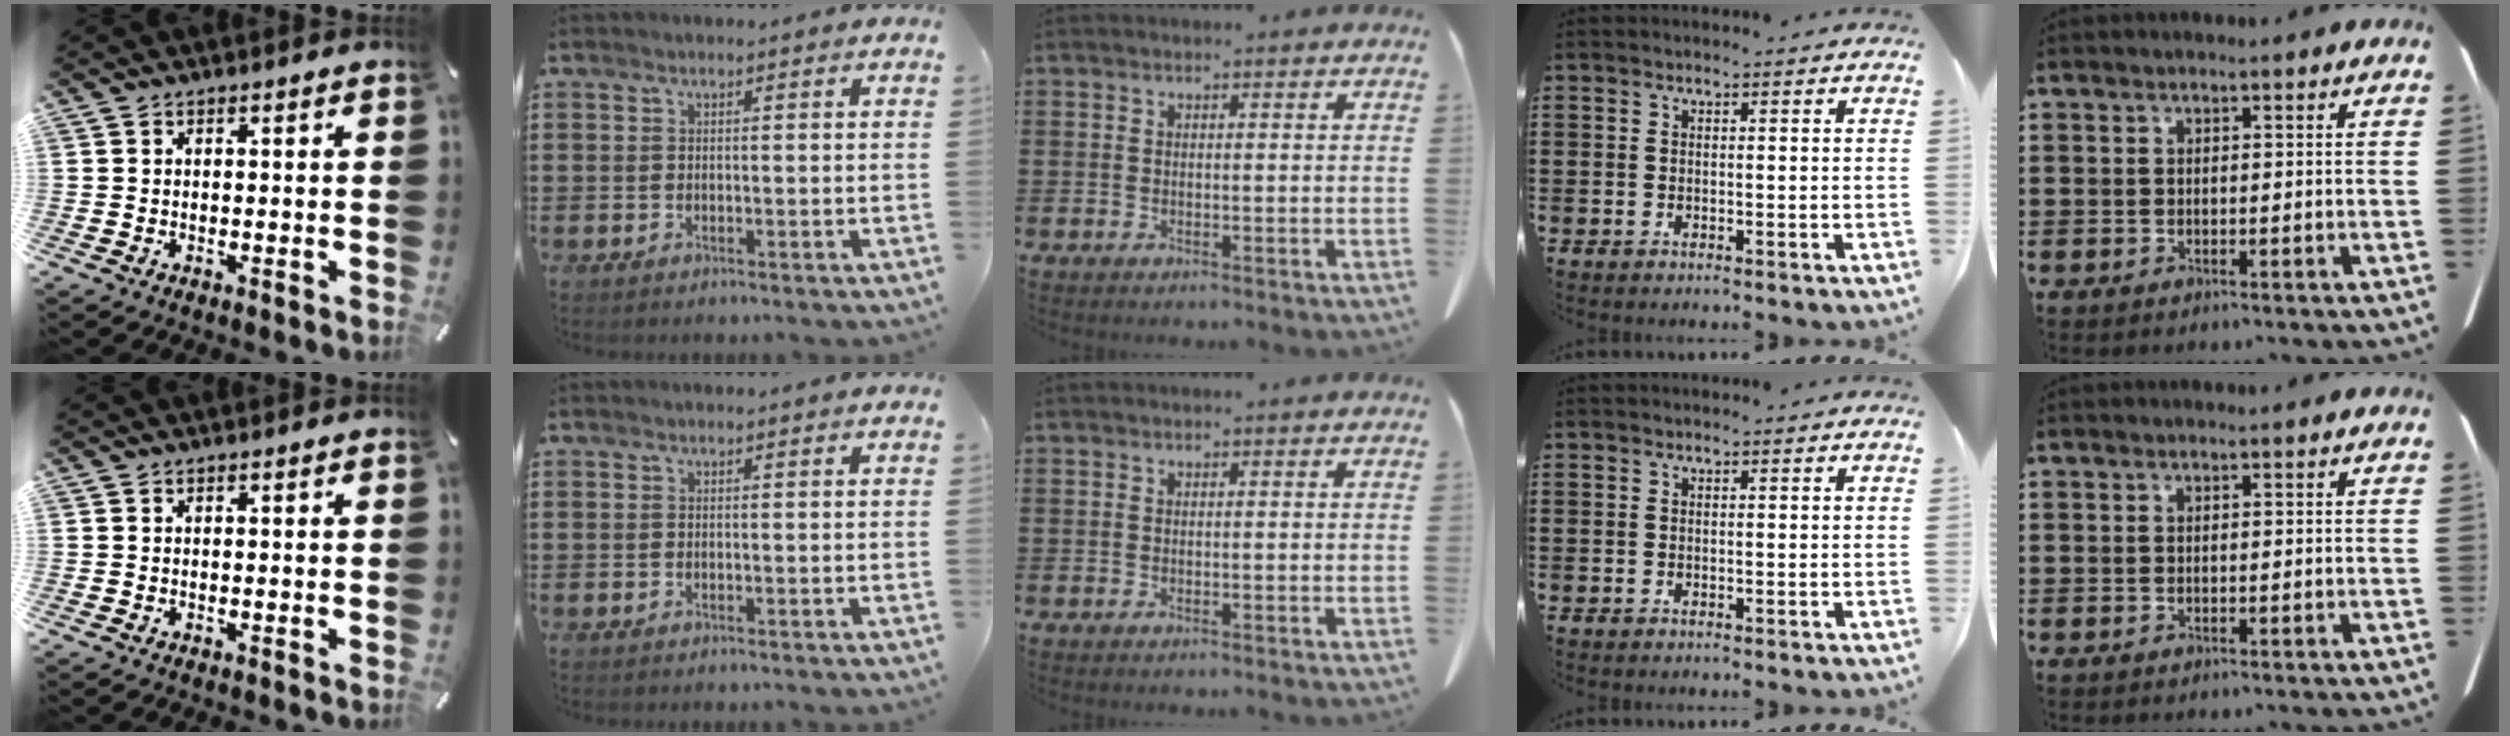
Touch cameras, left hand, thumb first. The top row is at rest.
{}